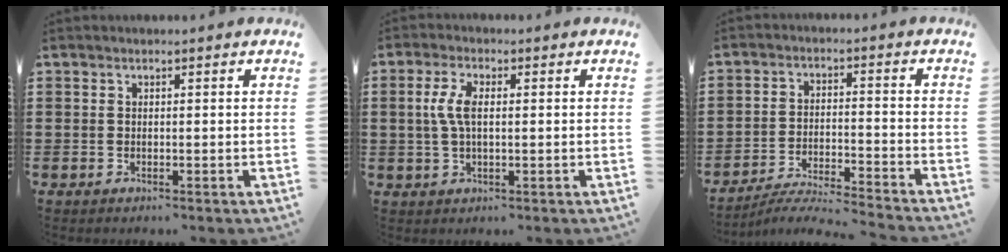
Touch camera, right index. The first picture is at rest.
{"total": 4.9, "force": [0.4, 2.0, 4.4], "torque": [-0.109, 0.000, -0.002]}
{"total": 5.2, "force": [-5.1, -0.3, 1.4], "torque": [-0.032, -0.010, -0.103]}